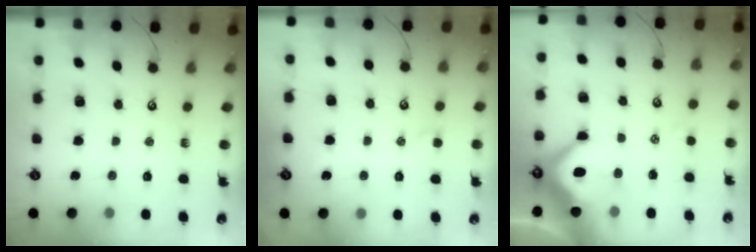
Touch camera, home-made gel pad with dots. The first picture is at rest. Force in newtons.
{"total": 0.7, "press": 0.5, "slide": 0.5}
{"total": 10.7, "press": 10.5, "slide": 2.1}